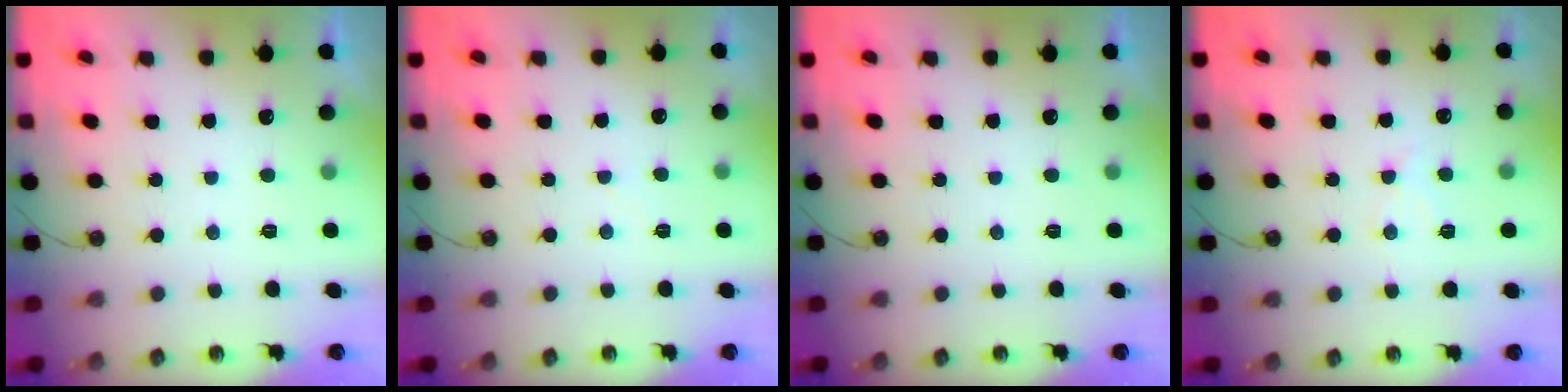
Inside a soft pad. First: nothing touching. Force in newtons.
{"total": 3.5, "press": 3.5, "slide": 0.6}
{"total": 0.0}
{"total": 6.6, "press": 6.5, "slide": 0.8}